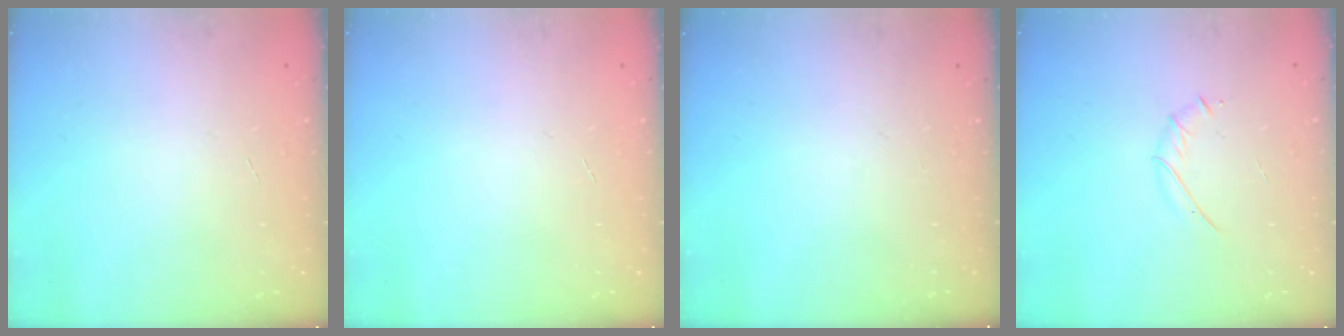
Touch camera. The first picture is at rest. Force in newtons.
{"total": 0.0}
{"total": 0.0}
{"total": 3.8, "press": 3.7, "slide": 1.1}